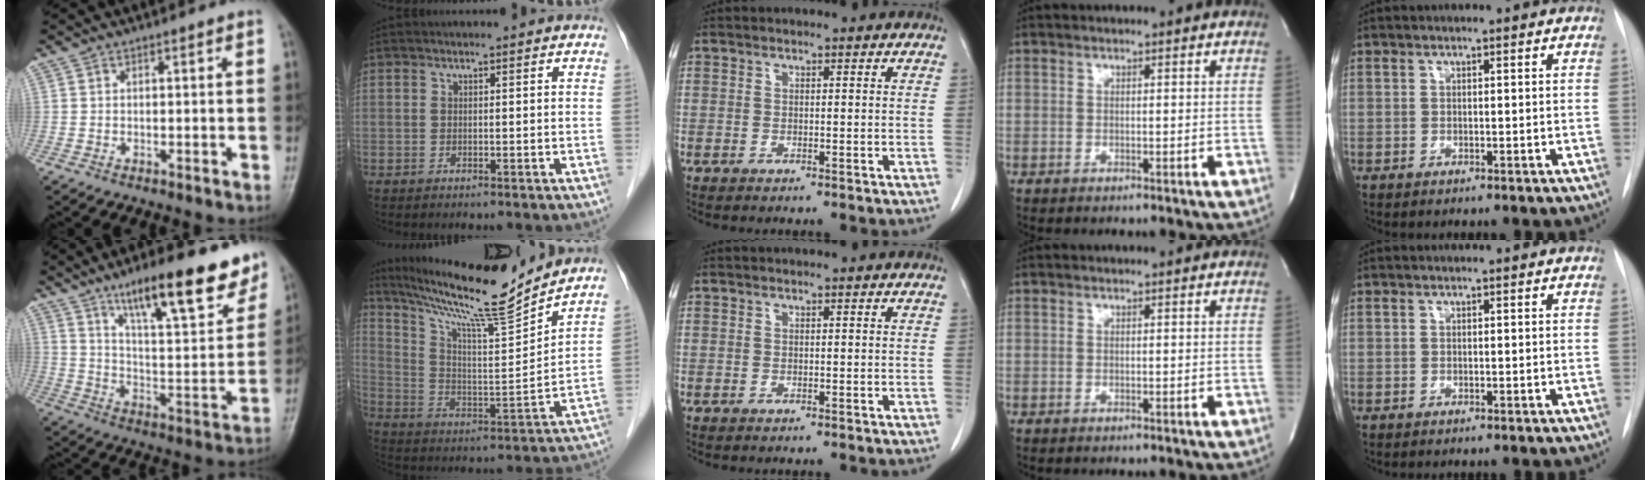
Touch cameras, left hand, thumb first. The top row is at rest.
{"thumb": {"total": 19.4, "force": [13.1, 4.9, 13.4], "torque": [-0.165, -0.062, 0.209]}, "index": {"total": 16.8, "force": [15.3, -1.4, 6.8], "torque": [-0.128, -0.026, 0.256]}}